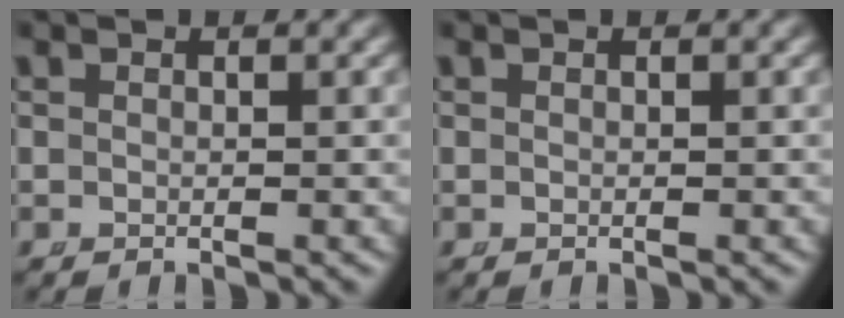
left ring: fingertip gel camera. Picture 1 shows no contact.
{"total": 0.0}